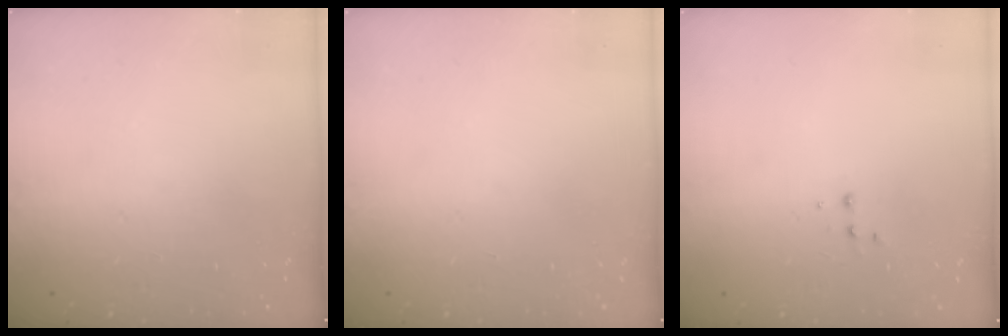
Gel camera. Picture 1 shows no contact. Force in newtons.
{"total": 0.0}
{"total": 1.9, "press": 1.9, "slide": 0.2}